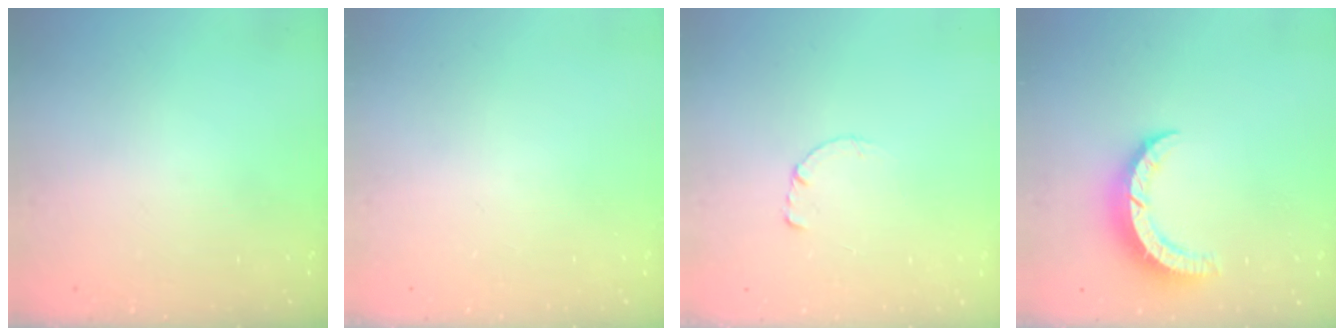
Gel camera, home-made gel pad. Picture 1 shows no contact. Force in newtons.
{"total": 0.0}
{"total": 0.7, "press": 0.6, "slide": 0.1}
{"total": 7.4, "press": 7.4, "slide": 0.7}